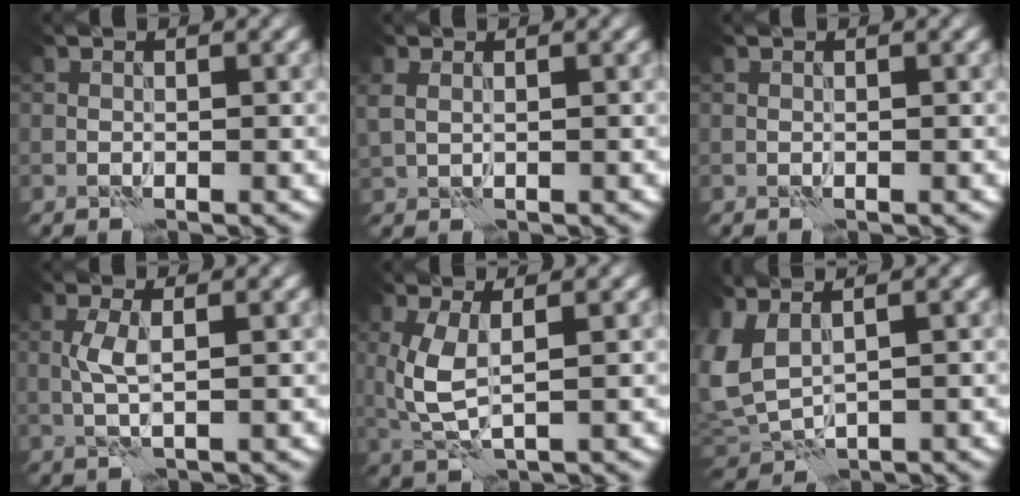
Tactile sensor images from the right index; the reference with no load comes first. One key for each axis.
{"total": 1.3, "fx": 0.7, "fy": 0.8, "fz": 0.7, "tx": -0.016, "ty": 0.003, "tz": 0.018}
{"total": 0.0}
{"total": 2.1, "fx": 0.1, "fy": 0.5, "fz": 2.1, "tx": -0.049, "ty": 0.006, "tz": 0.004}
{"total": 4.1, "fx": 0.5, "fy": 1.7, "fz": 3.7, "tx": -0.096, "ty": 0.000, "tz": 0.013}
{"total": 4.8, "fx": 1.0, "fy": 2.5, "fz": 4.0, "tx": -0.106, "ty": 0.005, "tz": 0.018}